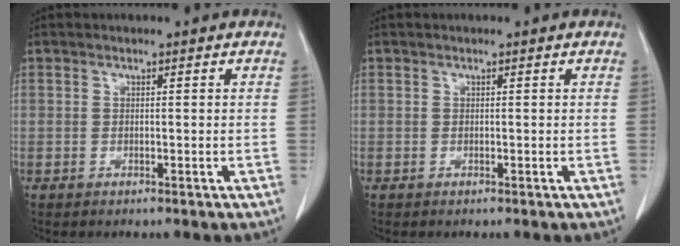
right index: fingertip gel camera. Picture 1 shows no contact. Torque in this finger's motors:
{"motor_torque": [0.00, 0.00, 0.00, 0.00]}